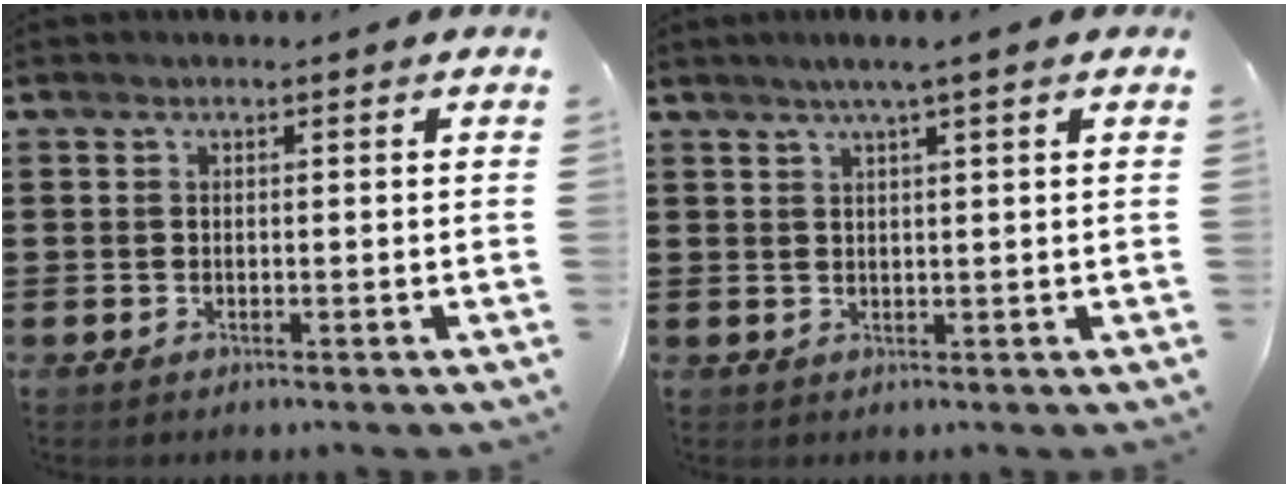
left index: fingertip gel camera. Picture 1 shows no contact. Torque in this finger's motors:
{"motor_torque": [0.21, -0.13, 0.08, 0.00]}